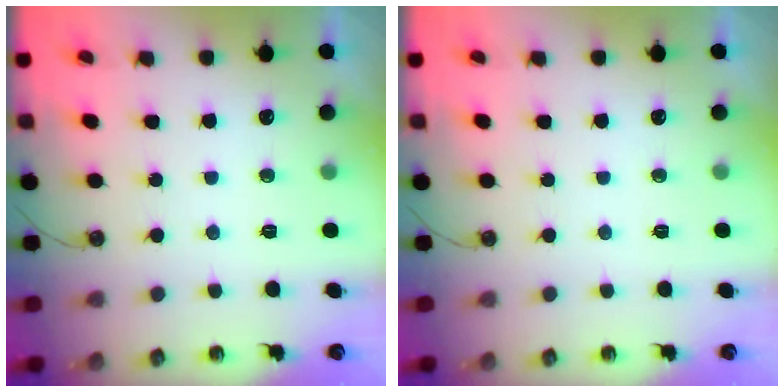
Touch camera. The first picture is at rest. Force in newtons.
{"total": 0.0}